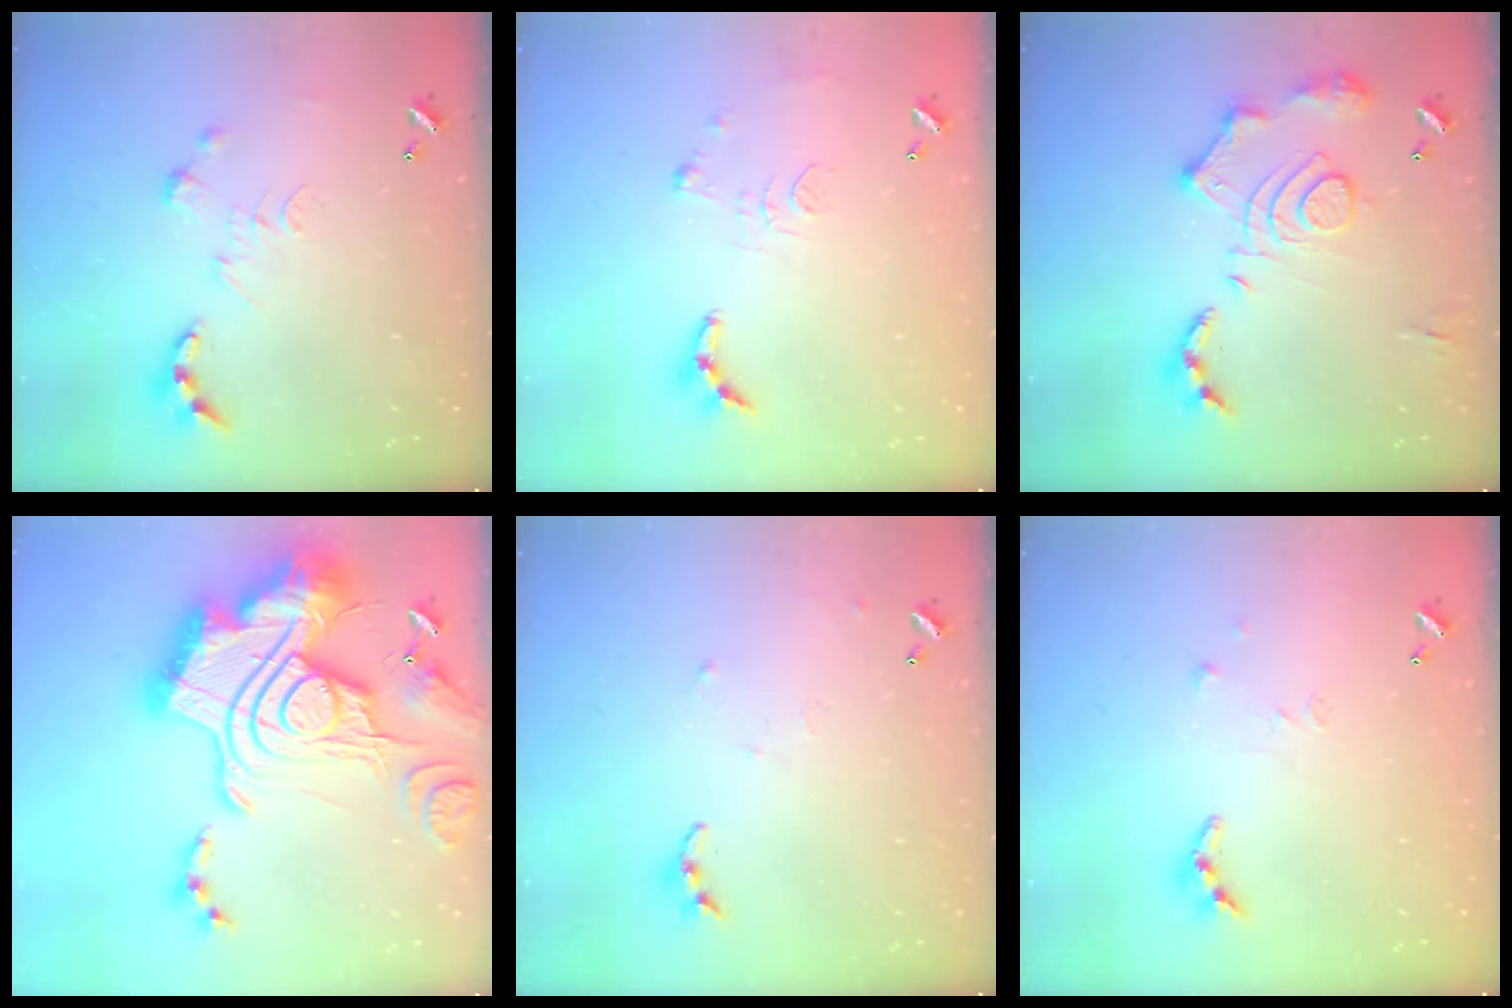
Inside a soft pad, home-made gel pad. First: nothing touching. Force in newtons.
{"total": 9.3, "press": 9.3, "slide": 0.8}
{"total": 16.6, "press": 16.6, "slide": 1.7}
{"total": 4.8, "press": 4.1, "slide": 2.6}
{"total": 5.7, "press": 5.6, "slide": 0.6}
{"total": 5.7, "press": 5.7, "slide": 0.4}